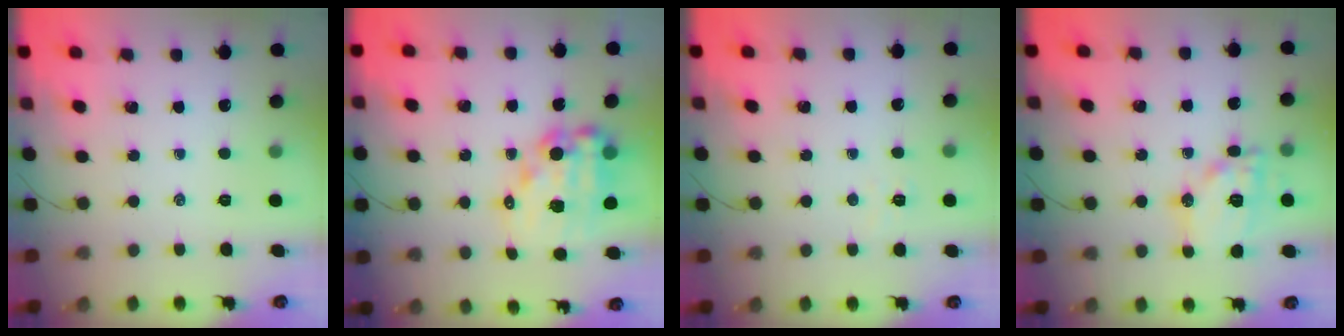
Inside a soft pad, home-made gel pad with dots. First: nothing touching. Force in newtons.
{"total": 13.6, "press": 13.2, "slide": 3.3}
{"total": 2.3, "press": 2.2, "slide": 0.7}
{"total": 14.4, "press": 14.4, "slide": 1.1}